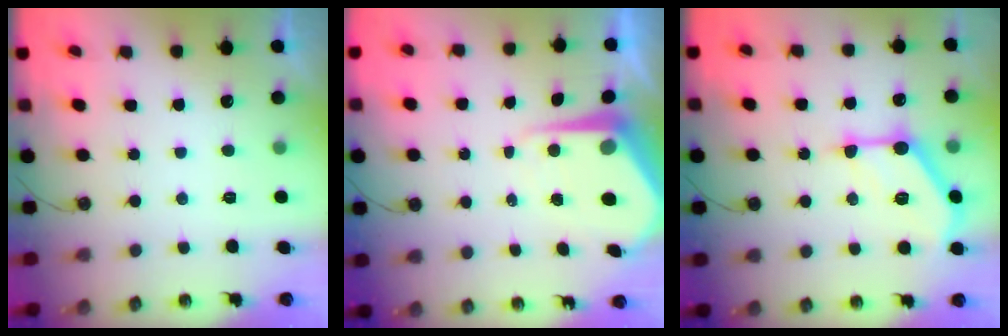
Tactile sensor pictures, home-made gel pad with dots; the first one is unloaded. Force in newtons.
{"total": 7.7, "press": 7.6, "slide": 0.6}
{"total": 15.7, "press": 15.7, "slide": 0.5}